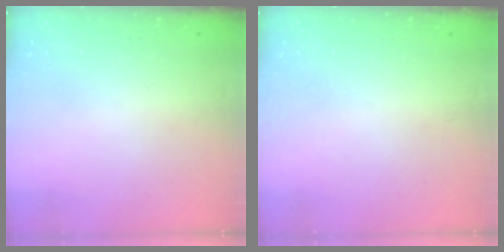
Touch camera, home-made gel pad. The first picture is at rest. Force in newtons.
{"total": 0.0}